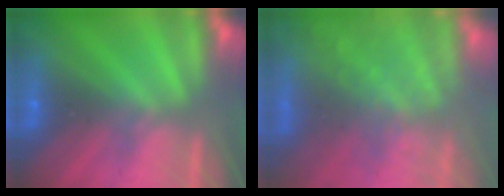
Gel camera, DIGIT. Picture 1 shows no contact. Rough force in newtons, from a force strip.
{"total": 9.7}